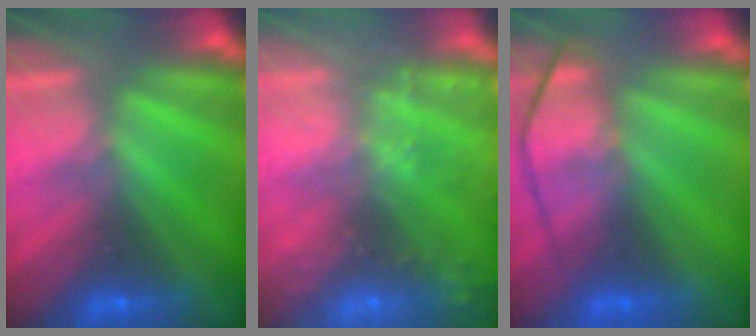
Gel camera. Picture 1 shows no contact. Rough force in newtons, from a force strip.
{"total": 5.8}
{"total": 4.5}